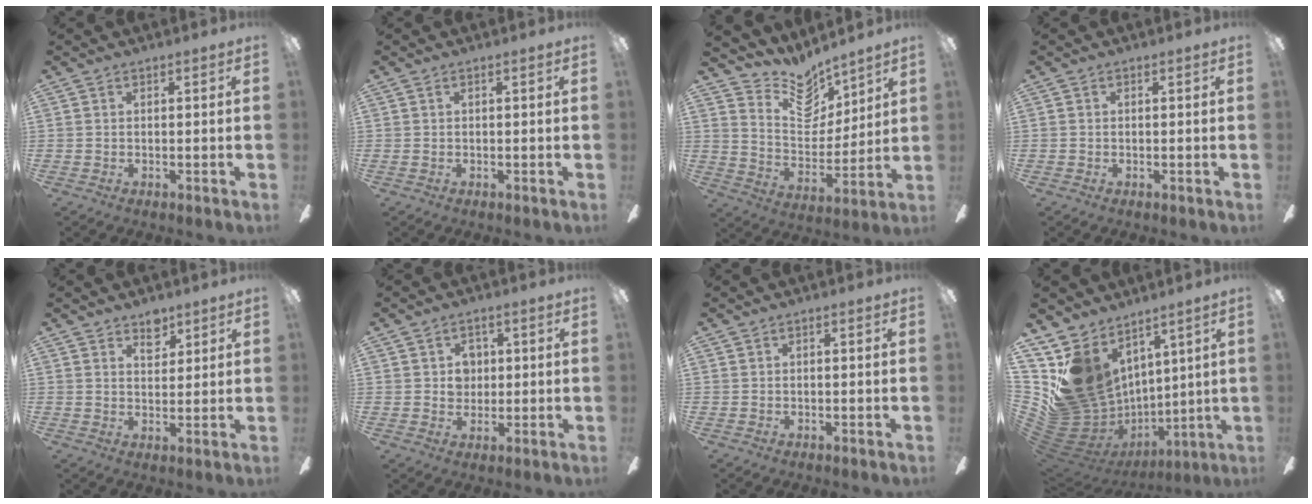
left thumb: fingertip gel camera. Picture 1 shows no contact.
{"total": 0.8, "force": [-0.1, 0.2, 0.8], "torque": [-0.014, 0.001, -0.002]}
{"total": 11.9, "force": [9.7, 5.8, 3.6], "torque": [-0.067, -0.072, 0.185]}
{"total": 0.0}
{"total": 4.8, "force": [3.6, 2.6, 1.8], "torque": [-0.011, -0.018, 0.062]}
{"total": 4.2, "force": [0.8, 3.8, 1.6], "torque": [-0.018, 0.002, 0.008]}
{"total": 0.0}
{"total": 17.0, "force": [5.4, 14.6, 6.9], "torque": [-0.157, -0.059, 0.123]}